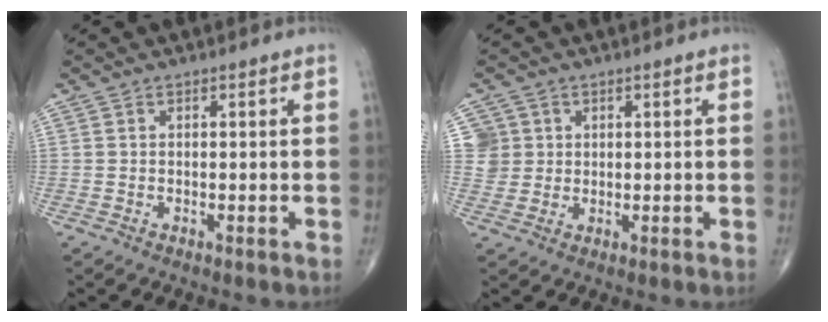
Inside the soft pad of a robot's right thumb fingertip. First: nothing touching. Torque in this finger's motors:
{"motor_torque": [-0.08, -0.10, 0.19, 0.13, -0.04]}